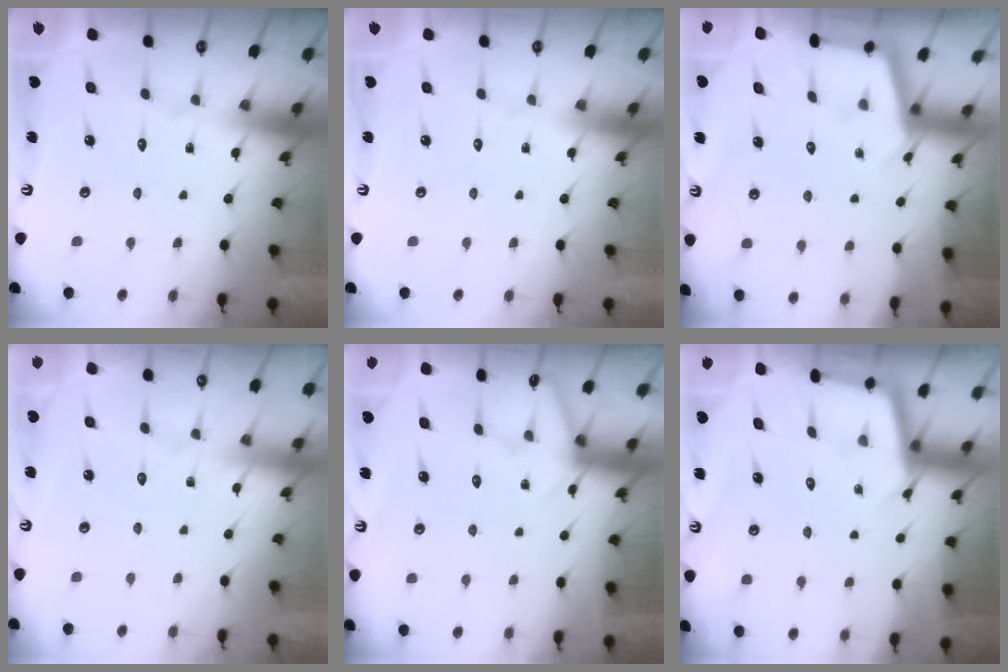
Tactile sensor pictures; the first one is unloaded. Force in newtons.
{"total": 0.0}
{"total": 2.5, "press": 2.5, "slide": 0.1}
{"total": 3.0, "press": 2.9, "slide": 0.4}
{"total": 6.5, "press": 6.4, "slide": 0.6}
{"total": 2.3, "press": 2.3, "slide": 0.2}